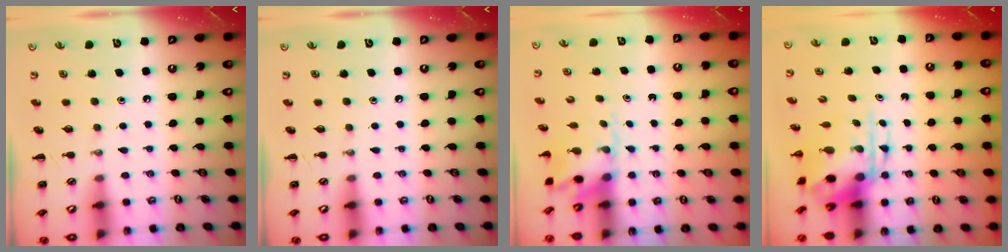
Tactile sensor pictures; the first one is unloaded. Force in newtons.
{"total": 0.0}
{"total": 2.9, "press": 2.8, "slide": 0.7}
{"total": 6.1, "press": 5.9, "slide": 1.4}